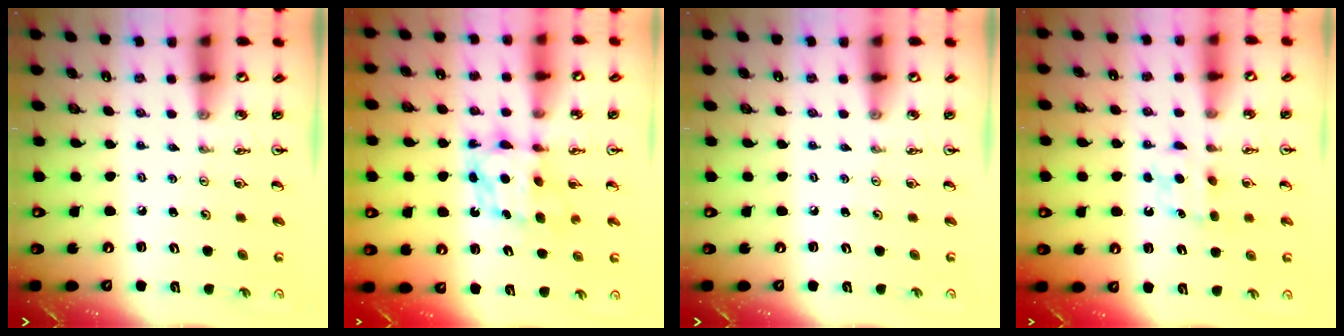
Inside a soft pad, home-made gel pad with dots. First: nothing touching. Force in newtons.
{"total": 6.5, "press": 6.5, "slide": 0.3}
{"total": 0.0}
{"total": 5.8, "press": 5.8, "slide": 0.8}